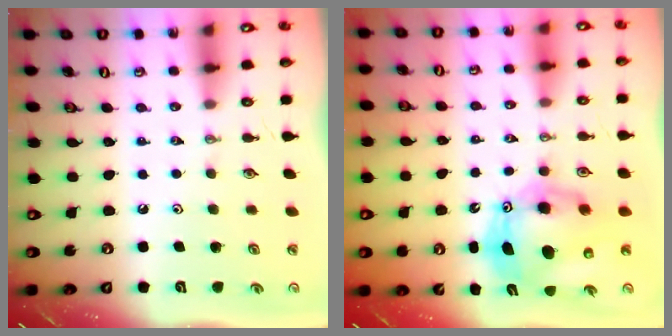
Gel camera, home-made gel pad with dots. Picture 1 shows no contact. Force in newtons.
{"total": 14.5, "press": 14.3, "slide": 2.4}